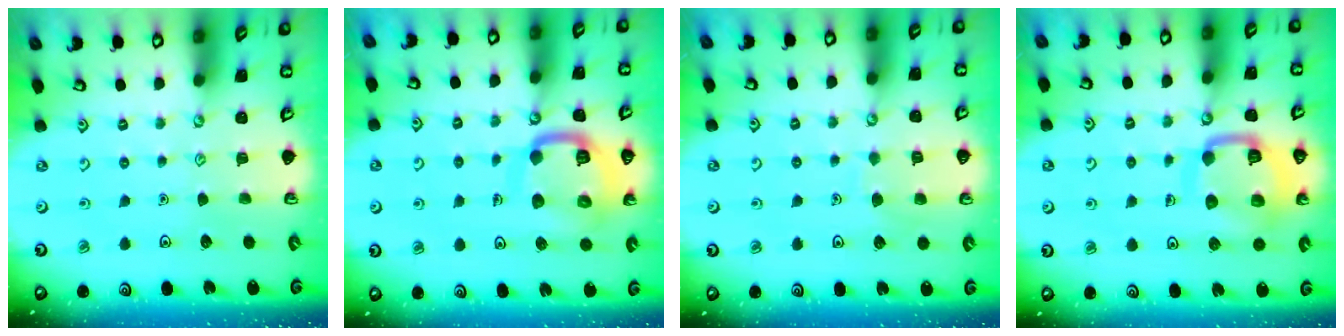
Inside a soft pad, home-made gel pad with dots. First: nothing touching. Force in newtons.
{"total": 15.0, "press": 14.9, "slide": 1.5}
{"total": 5.2, "press": 5.1, "slide": 0.5}
{"total": 14.1, "press": 14.0, "slide": 1.5}